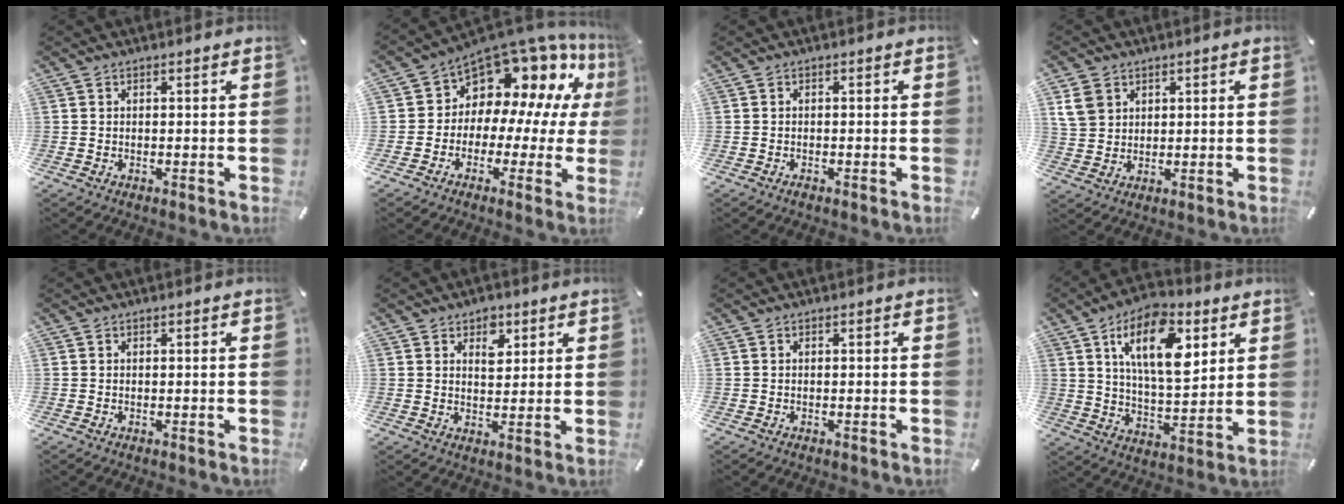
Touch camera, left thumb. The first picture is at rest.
{"total": 11.2, "force": [7.6, 7.2, 4.0], "torque": [-0.076, -0.083, 0.132]}
{"total": 0.7, "force": [-0.5, 0.3, 0.4], "torque": [-0.008, 0.001, -0.011]}
{"total": 6.0, "force": [2.4, 5.2, 1.7], "torque": [-0.039, 0.007, 0.050]}
{"total": 0.0}
{"total": 4.8, "force": [2.4, 3.3, 2.6], "torque": [-0.018, -0.010, 0.034]}
{"total": 0.0}
{"total": 16.4, "force": [7.8, 8.2, 11.9], "torque": [-0.201, -0.013, 0.132]}